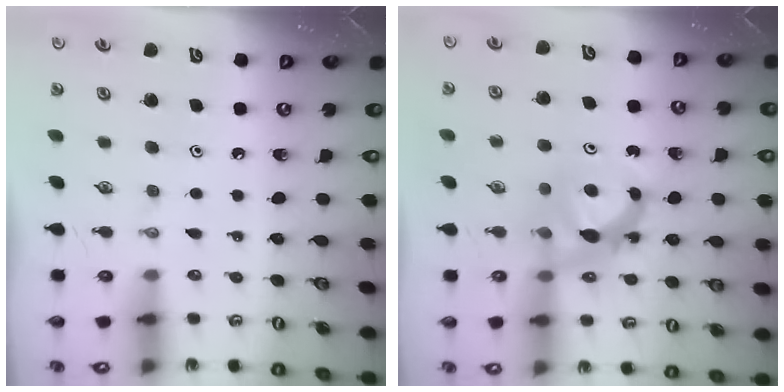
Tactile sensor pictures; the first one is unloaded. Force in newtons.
{"total": 6.8, "press": 6.8, "slide": 0.4}